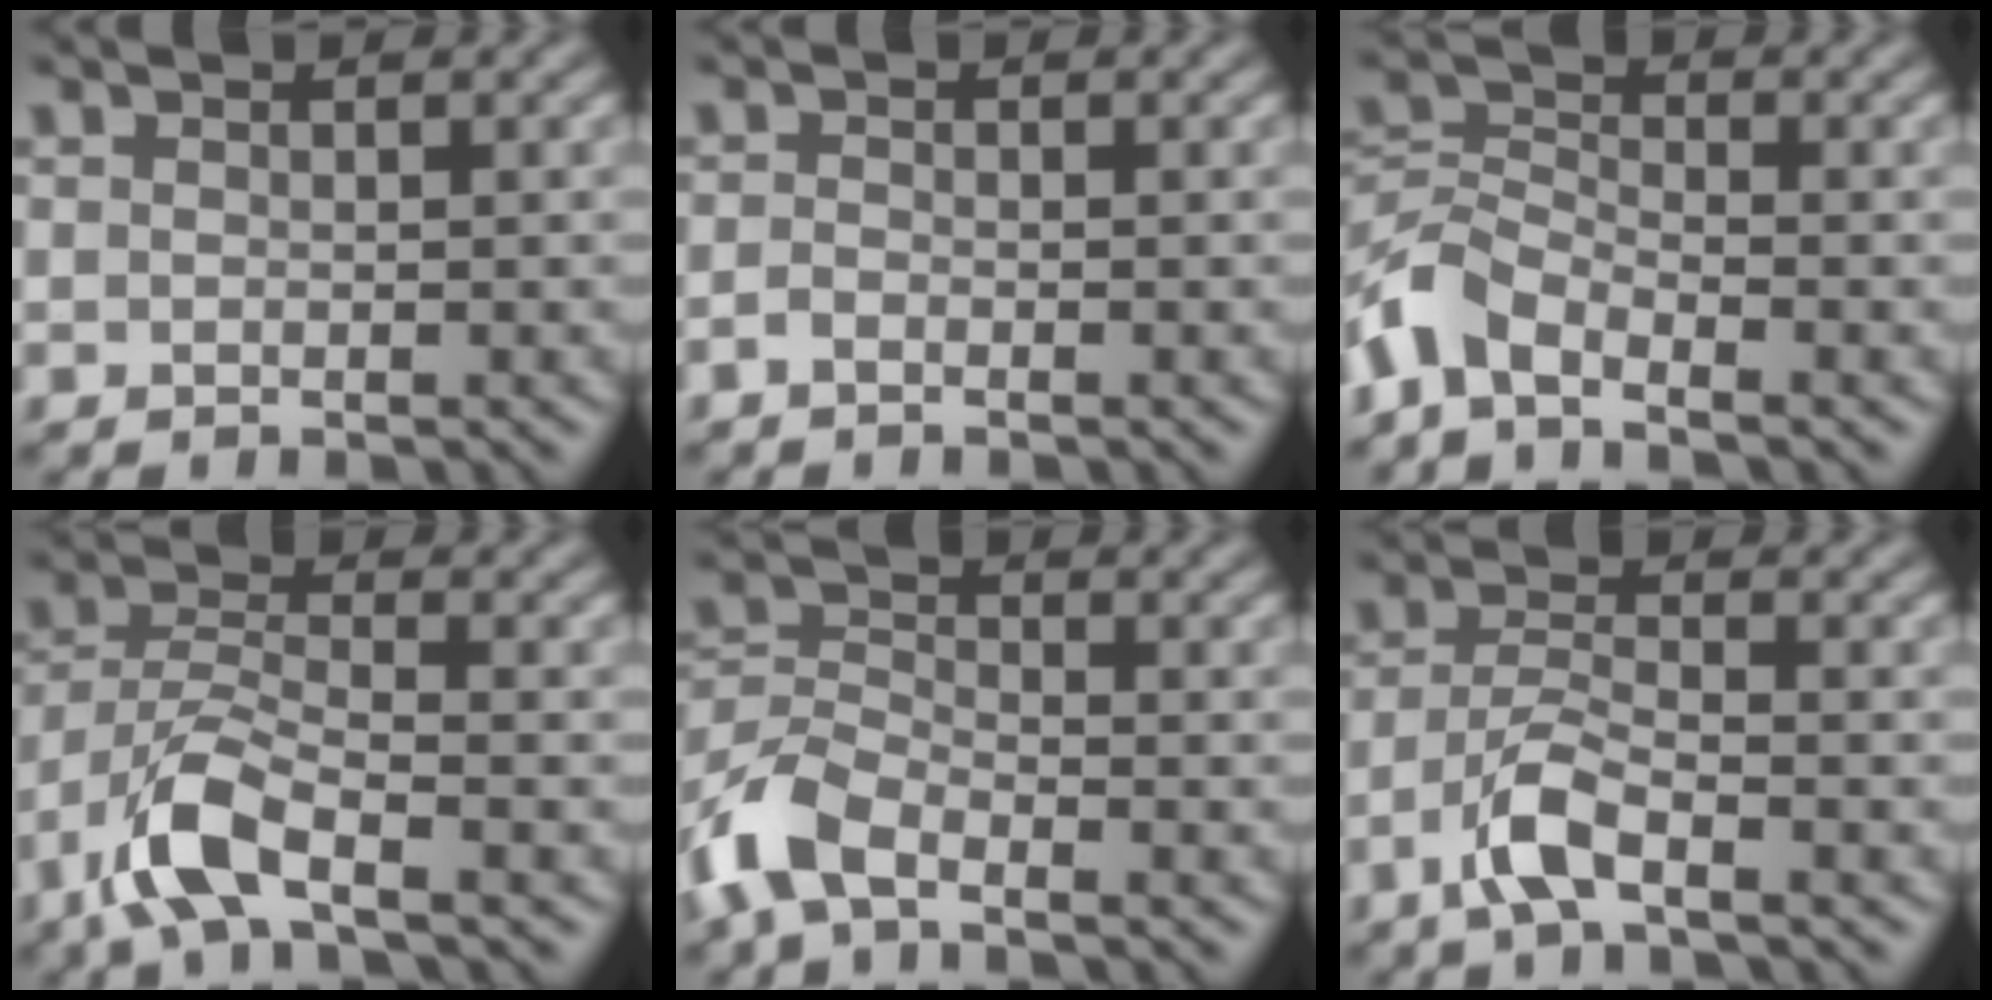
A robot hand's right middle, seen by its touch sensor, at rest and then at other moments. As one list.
[{"total": 0.8, "force": [-0.6, 0.3, 0.5], "torque": [-0.011, -0.002, -0.014]}, {"total": 4.6, "force": [-3.4, 2.1, 2.3], "torque": [-0.053, -0.002, -0.082]}, {"total": 5.8, "force": [-3.5, 1.9, 4.3], "torque": [-0.090, -0.002, -0.077]}, {"total": 5.3, "force": [-3.5, 2.5, 3.2], "torque": [-0.074, -0.004, -0.083]}, {"total": 3.8, "force": [-2.3, 1.0, 2.9], "torque": [-0.066, 0.005, -0.053]}]